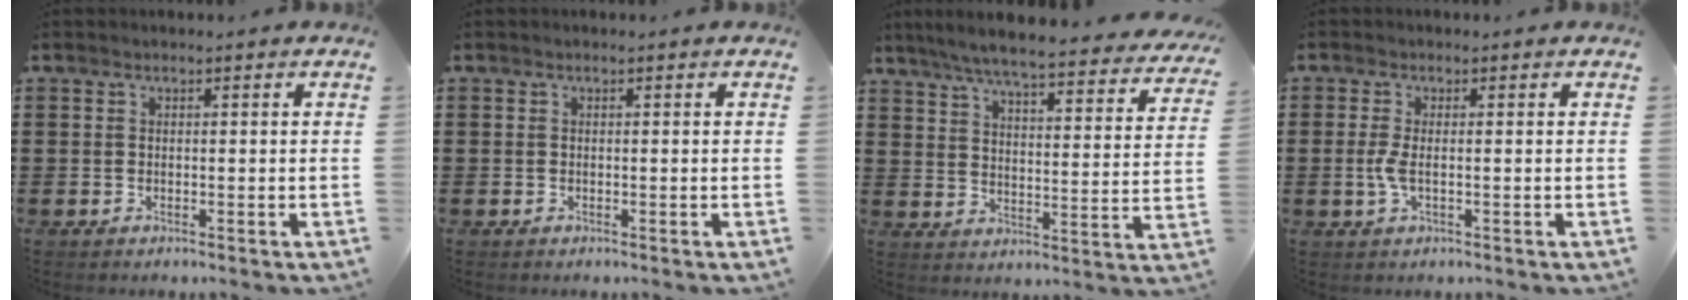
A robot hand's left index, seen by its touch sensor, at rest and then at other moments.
{"total": 0.0}
{"total": 6.3, "force": [5.7, -0.4, 2.7], "torque": [-0.079, -0.043, 0.094]}
{"total": 2.8, "force": [-0.4, 0.8, 2.6], "torque": [-0.070, -0.007, -0.013]}